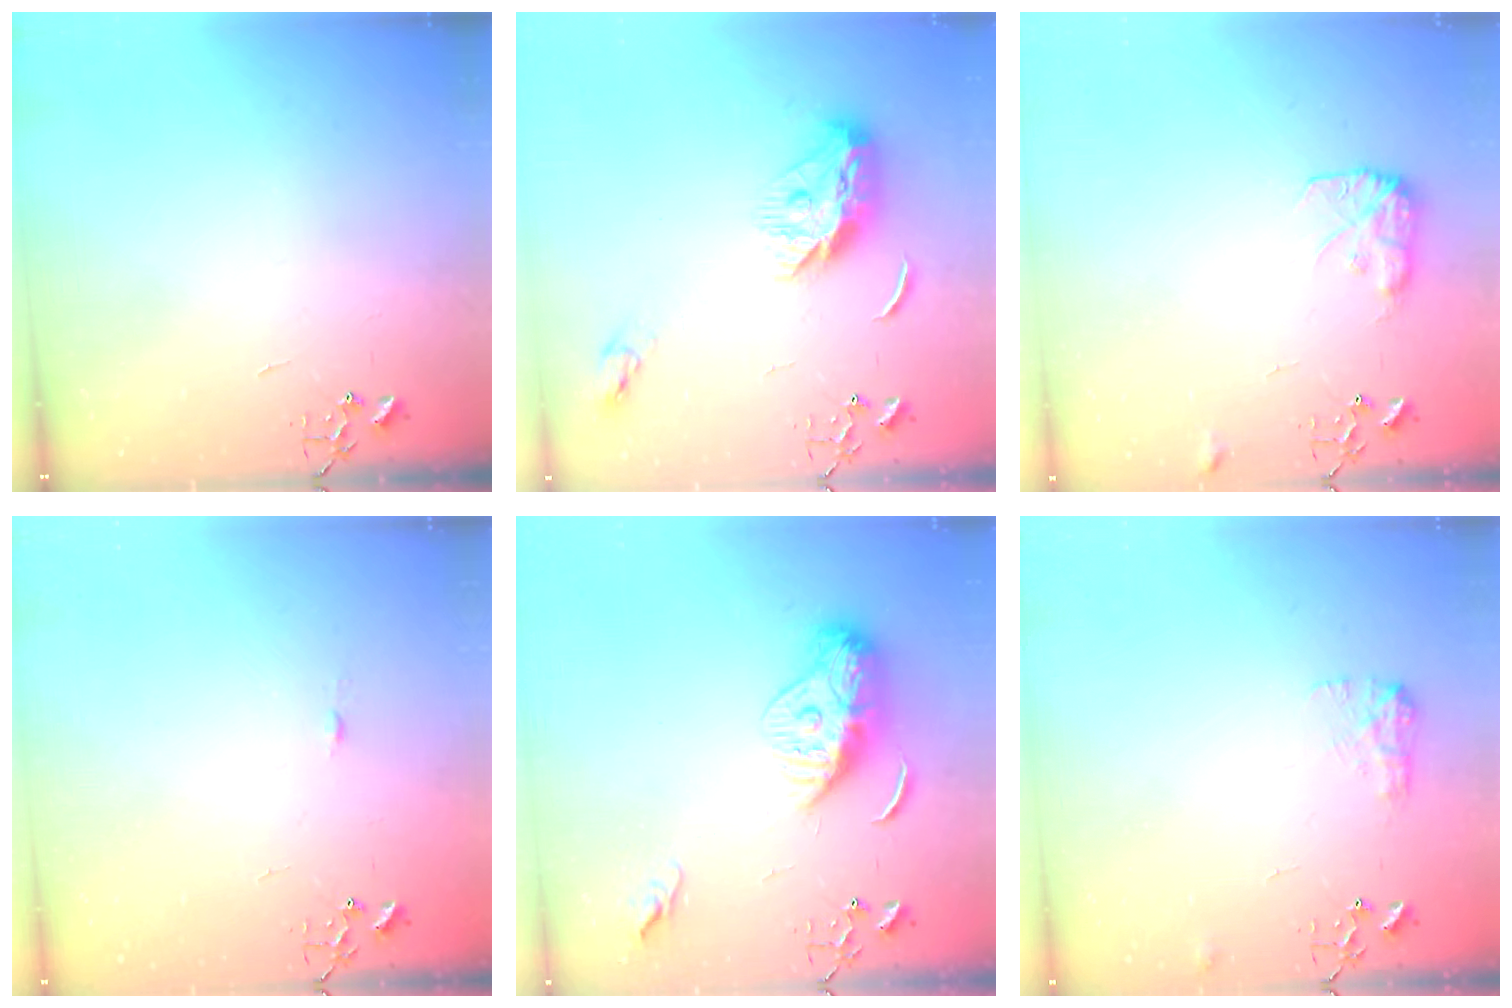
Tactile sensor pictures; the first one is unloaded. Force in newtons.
{"total": 12.7, "press": 12.7, "slide": 0.3}
{"total": 9.2, "press": 9.2, "slide": 0.3}
{"total": 3.3, "press": 3.3, "slide": 0.4}
{"total": 11.6, "press": 11.6, "slide": 0.9}
{"total": 8.3, "press": 8.2, "slide": 0.3}